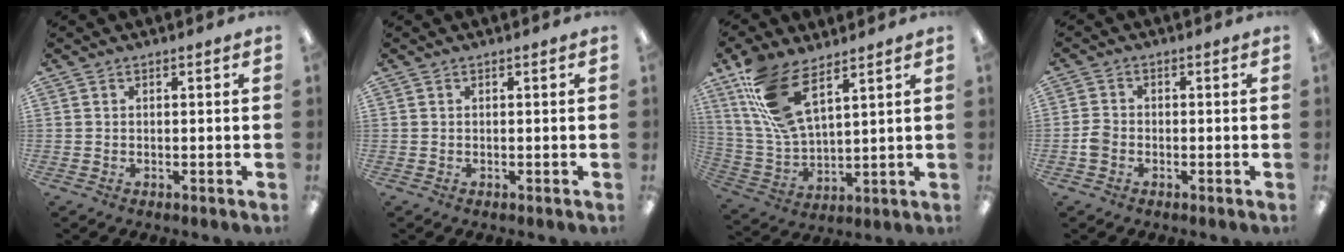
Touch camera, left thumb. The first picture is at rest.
{"total": 0.0}
{"total": 15.0, "force": [9.7, 5.7, 10.0], "torque": [-0.227, -0.033, 0.177]}
{"total": 3.1, "force": [-1.2, 2.3, 1.6], "torque": [-0.026, 0.009, -0.022]}